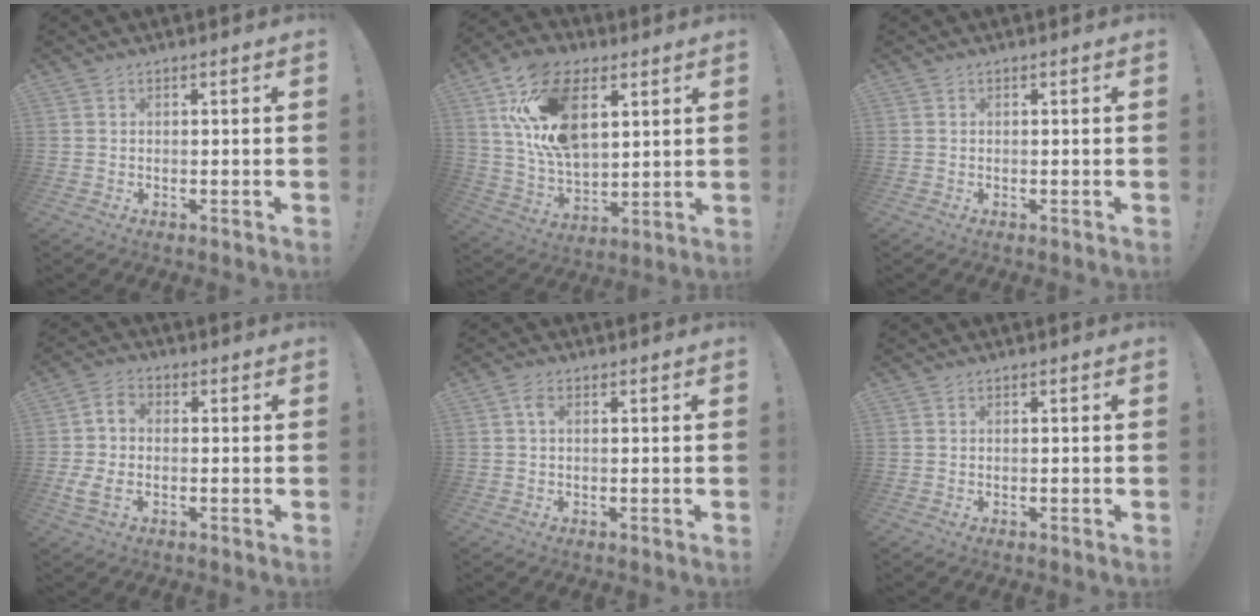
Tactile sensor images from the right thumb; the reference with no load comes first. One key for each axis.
{"total": 20.5, "fx": 8.4, "fy": 12.2, "fz": 14.2, "tx": -0.283, "ty": -0.024, "tz": 0.148}
{"total": 0.0}
{"total": 5.9, "fx": -1.4, "fy": 3.6, "fz": 4.4, "tx": -0.090, "ty": 0.006, "tz": -0.024}
{"total": 2.1, "fx": 0.4, "fy": 1.2, "fz": 1.6, "tx": -0.029, "ty": 0.003, "tz": 0.006}
{"total": 0.0}